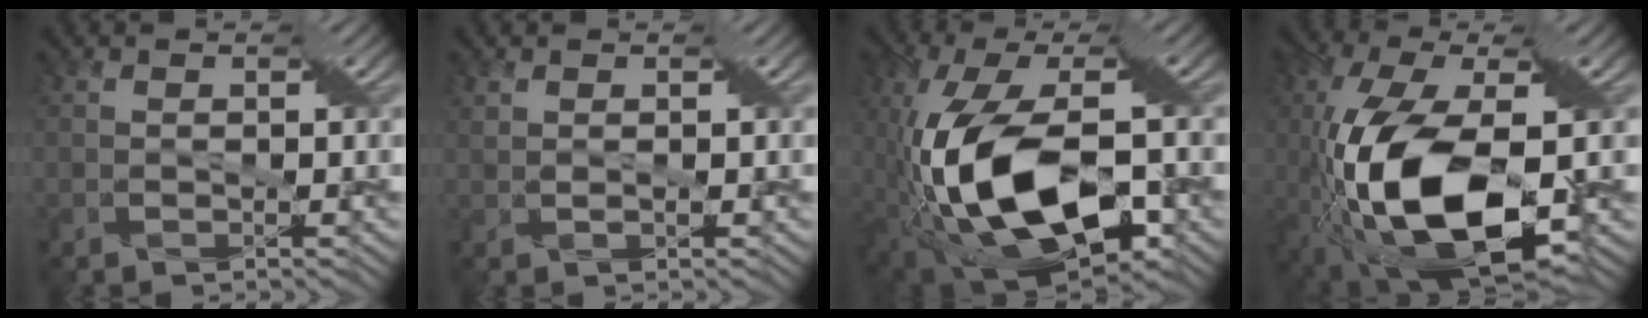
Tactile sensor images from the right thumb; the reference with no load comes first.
{"total": 1.1, "force": [0.6, 0.6, 0.7], "torque": [-0.016, 0.000, 0.014]}
{"total": 16.1, "force": [-3.4, 7.8, 13.7], "torque": [-0.283, -0.013, -0.055]}
{"total": 15.3, "force": [-3.9, 6.2, 13.5], "torque": [-0.296, -0.013, -0.069]}